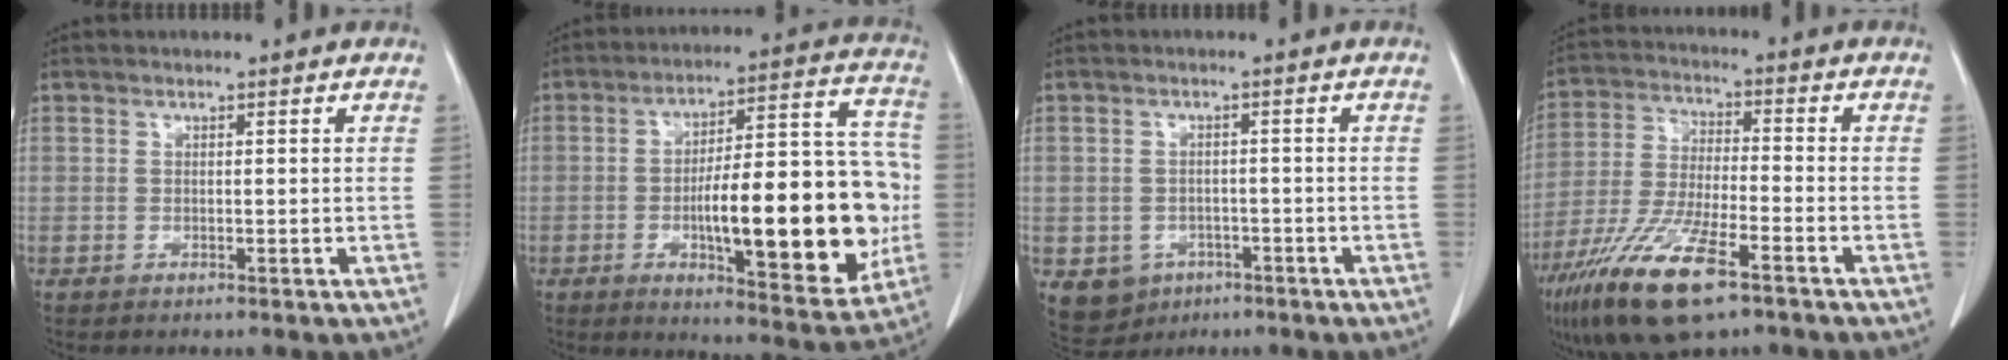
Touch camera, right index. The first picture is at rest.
{"total": 23.8, "force": [-3.6, 6.2, 22.7], "torque": [-0.277, 0.027, -0.038]}
{"total": 5.9, "force": [-2.7, 5.1, 1.5], "torque": [-0.025, 0.004, -0.031]}
{"total": 14.4, "force": [-8.6, 3.0, 11.1], "torque": [-0.228, -0.029, -0.155]}